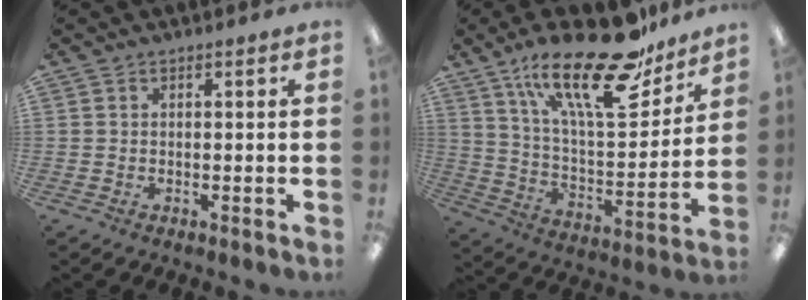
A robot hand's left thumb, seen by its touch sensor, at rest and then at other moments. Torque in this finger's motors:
{"motor_torque": [0.89, 0.00, 1.35, -1.41, 0.46]}